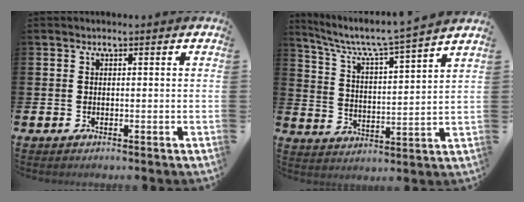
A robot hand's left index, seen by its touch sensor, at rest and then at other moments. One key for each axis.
{"total": 6.2, "fx": 5.7, "fy": -0.3, "fz": 2.4, "tx": -0.077, "ty": -0.048, "tz": 0.089}